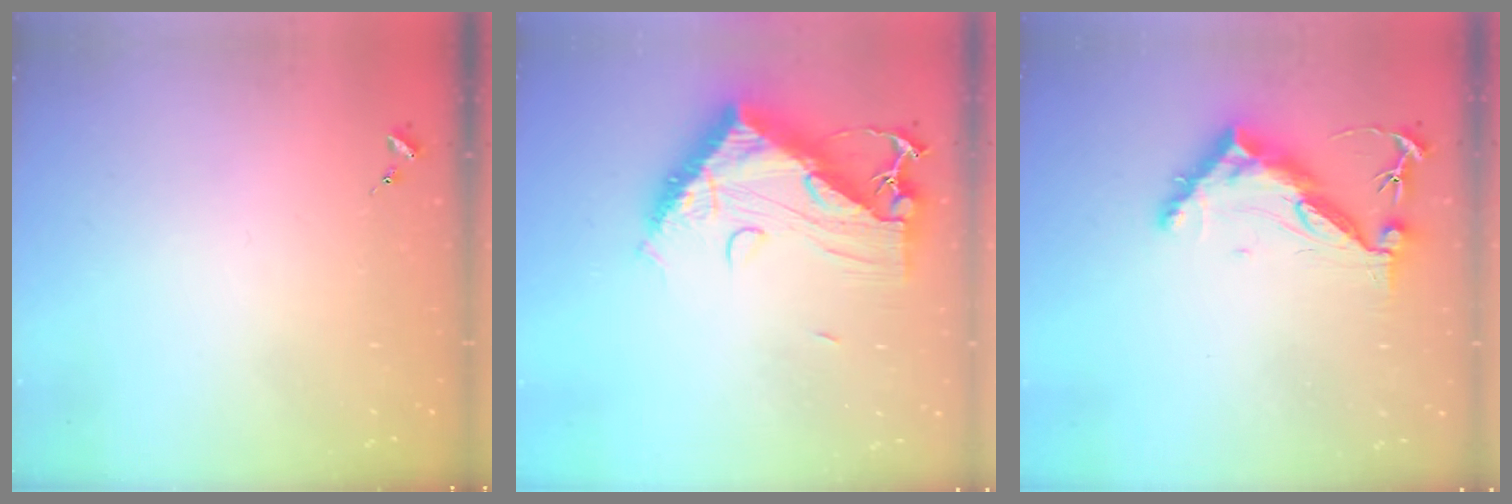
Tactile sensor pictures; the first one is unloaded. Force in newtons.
{"total": 15.7, "press": 15.6, "slide": 1.5}
{"total": 10.4, "press": 10.3, "slide": 0.9}